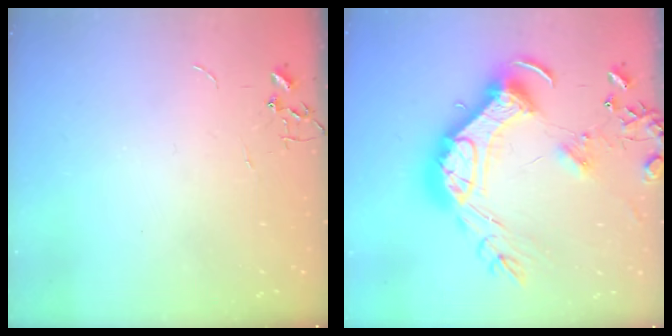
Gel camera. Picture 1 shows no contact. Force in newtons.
{"total": 27.8, "press": 27.6, "slide": 3.0}